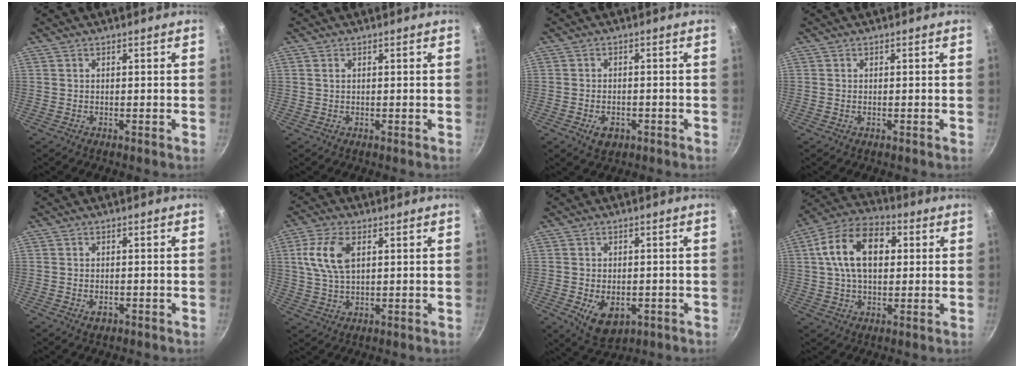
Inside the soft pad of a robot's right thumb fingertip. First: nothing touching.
{"total": 0.7, "force": [0.3, 0.5, 0.5], "torque": [-0.010, 0.001, 0.005]}
{"total": 4.0, "force": [-1.7, 2.7, 2.4], "torque": [-0.036, 0.012, -0.021]}
{"total": 0.0}
{"total": 1.9, "force": [-0.8, 1.3, 1.1], "torque": [-0.018, 0.005, -0.010]}
{"total": 9.1, "force": [2.6, 4.8, 7.3], "torque": [-0.142, 0.001, 0.050]}
{"total": 7.6, "force": [-2.1, 5.0, 5.3], "torque": [-0.071, -0.005, -0.017]}
{"total": 15.4, "force": [3.3, 9.7, 11.6], "torque": [-0.177, 0.019, 0.039]}